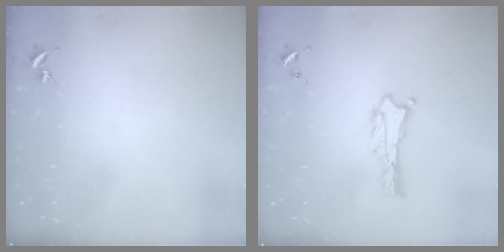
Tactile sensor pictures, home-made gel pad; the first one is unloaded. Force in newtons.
{"total": 0.9, "press": 0.8, "slide": 0.1}